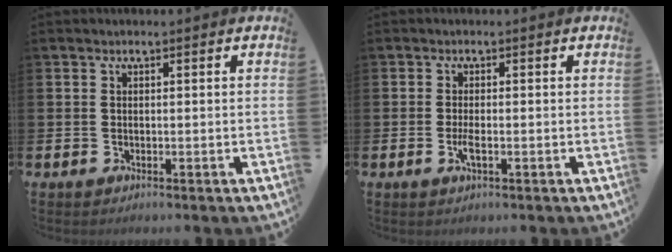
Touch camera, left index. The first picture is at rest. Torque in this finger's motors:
{"motor_torque": [0.49, 0.30, 0.03, 0.06]}